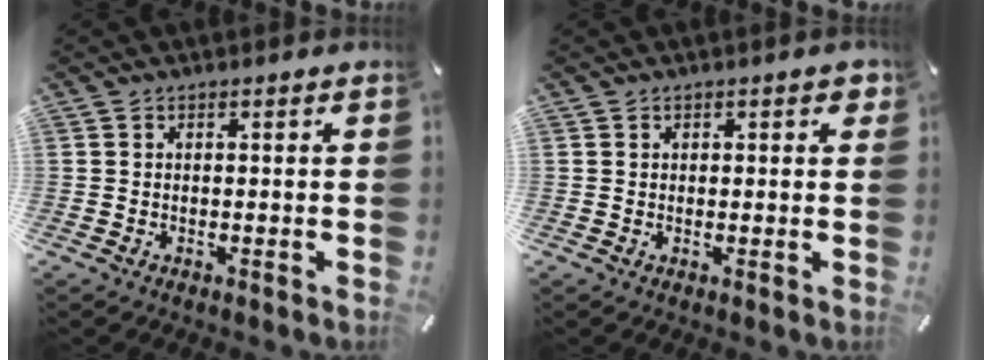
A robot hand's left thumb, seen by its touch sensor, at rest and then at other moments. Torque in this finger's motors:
{"motor_torque": [0.49, 0.27, -0.15, -0.18, 0.00]}